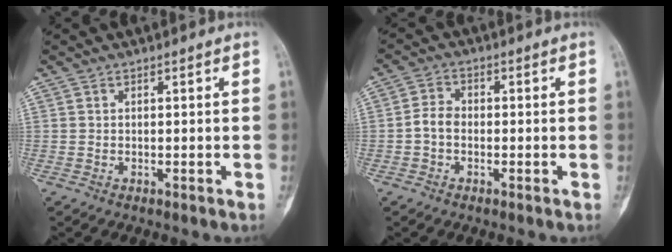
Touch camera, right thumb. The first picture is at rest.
{"total": 3.5, "force": [-0.9, 2.6, 2.1], "torque": [-0.035, 0.012, -0.025]}